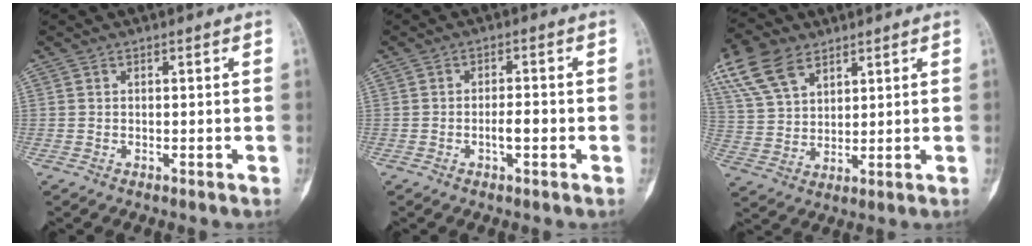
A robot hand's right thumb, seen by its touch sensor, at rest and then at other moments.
{"total": 3.1, "force": [-0.9, 1.1, 2.7], "torque": [-0.042, 0.008, -0.017]}
{"total": 12.4, "force": [7.2, 7.2, 7.0], "torque": [-0.131, -0.010, 0.146]}